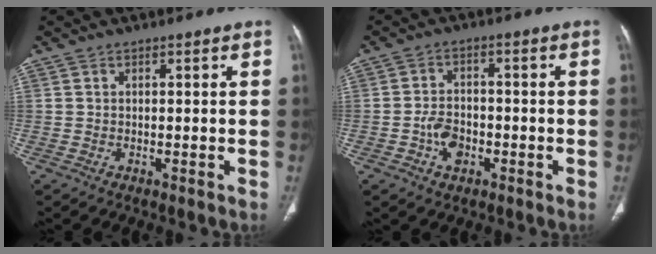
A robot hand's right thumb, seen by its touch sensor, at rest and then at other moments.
{"total": 5.2, "force": [-2.0, 3.6, 3.1], "torque": [-0.045, 0.019, -0.034]}